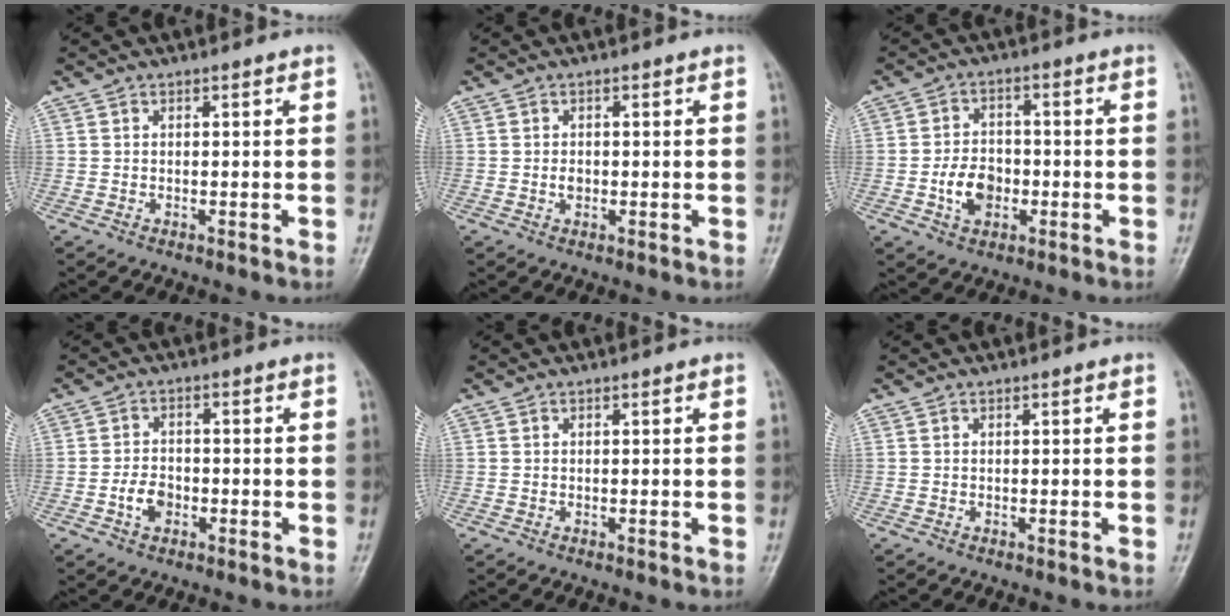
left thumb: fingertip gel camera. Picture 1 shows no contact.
{"total": 1.4, "force": [-0.2, 1.1, 0.9], "torque": [-0.009, 0.002, -0.003]}
{"total": 7.0, "force": [-1.8, 5.2, 4.4], "torque": [-0.054, 0.015, -0.034]}
{"total": 4.4, "force": [-1.6, 3.1, 2.6], "torque": [-0.036, 0.014, -0.032]}
{"total": 0.0}
{"total": 0.0}